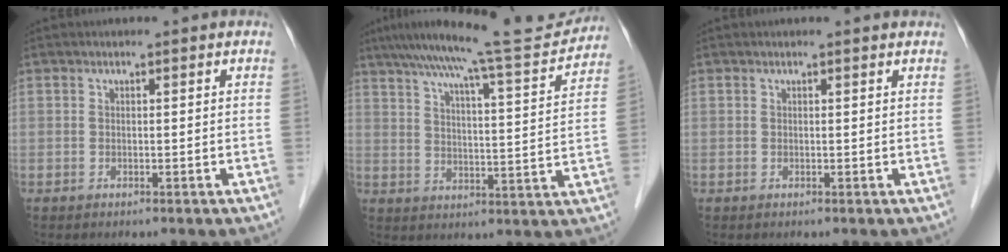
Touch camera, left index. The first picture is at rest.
{"total": 17.2, "force": [15.5, 0.1, 7.4], "torque": [-0.117, -0.008, 0.218]}
{"total": 1.6, "force": [1.5, -0.1, 0.4], "torque": [-0.012, 0.004, 0.016]}